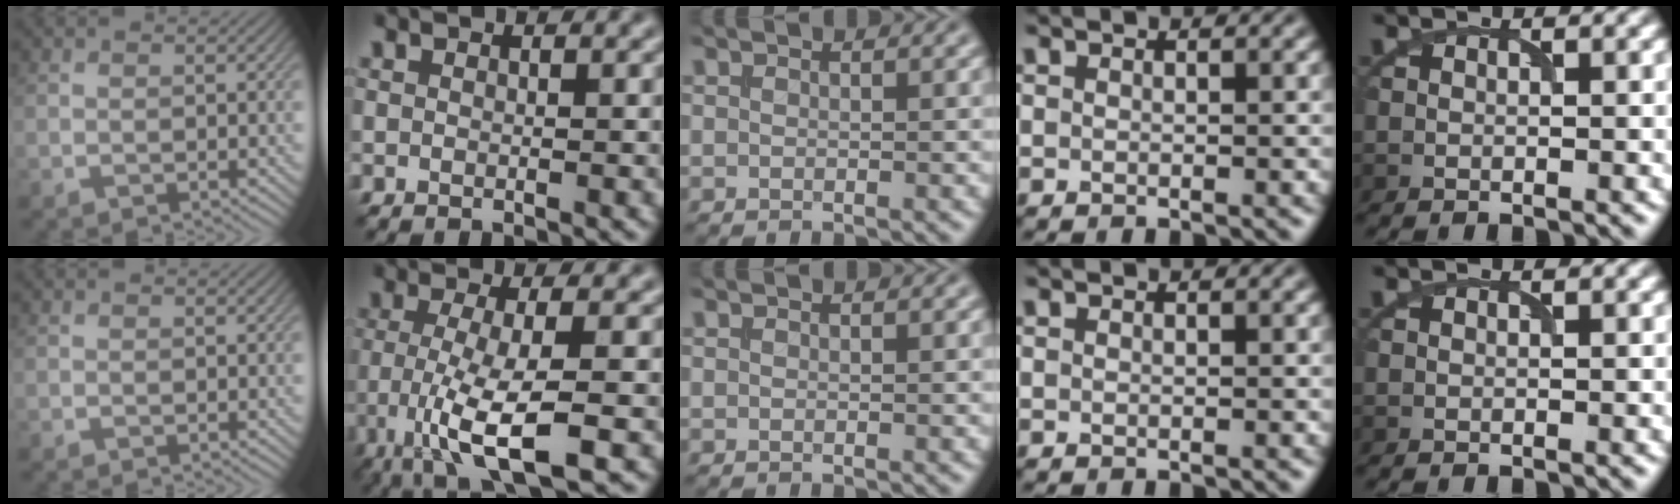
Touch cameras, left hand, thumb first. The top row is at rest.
{"index": {"total": 7.6, "force": [-2.6, 1.6, 6.9], "torque": [-0.125, -0.007, -0.050]}}